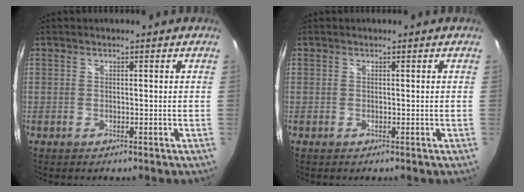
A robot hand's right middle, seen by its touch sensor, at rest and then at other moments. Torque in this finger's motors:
{"motor_torque": [0.00, 0.00, 0.00, 0.00]}